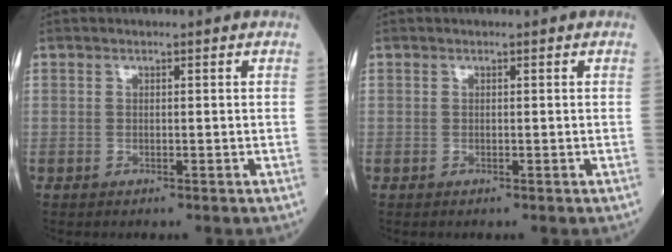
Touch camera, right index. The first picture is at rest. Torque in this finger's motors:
{"motor_torque": [0.00, 0.00, 0.00, 0.00]}